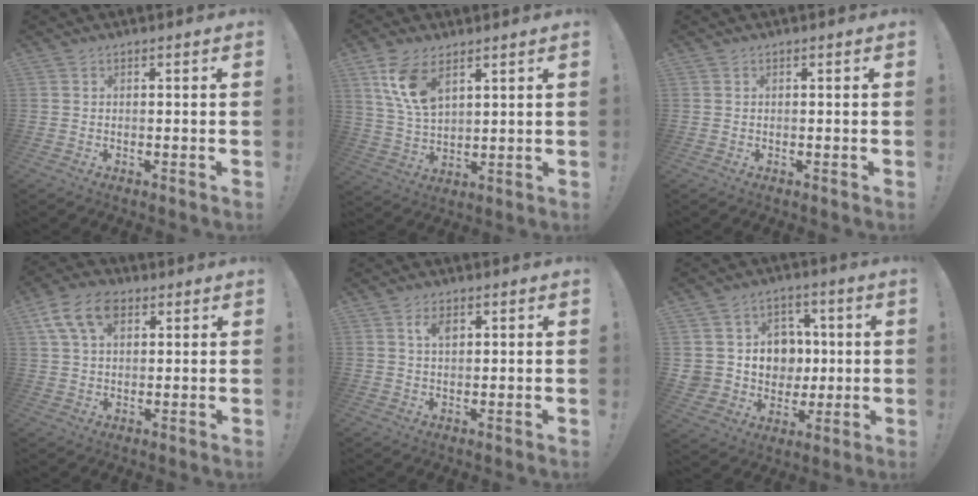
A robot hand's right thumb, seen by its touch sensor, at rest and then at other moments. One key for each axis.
{"total": 11.1, "fx": 6.0, "fy": 5.7, "fz": 7.3, "tx": -0.153, "ty": -0.015, "tz": 0.113}
{"total": 0.0}
{"total": 11.1, "fx": 4.8, "fy": 6.8, "fz": 7.3, "tx": -0.130, "ty": -0.006, "tz": 0.091}
{"total": 3.9, "fx": 1.7, "fy": 1.9, "fz": 3.0, "tx": -0.047, "ty": 0.000, "tz": 0.025}
{"total": 11.5, "fx": 0.8, "fy": 11.1, "fz": 2.7, "tx": -0.031, "ty": -0.002, "tz": 0.047}